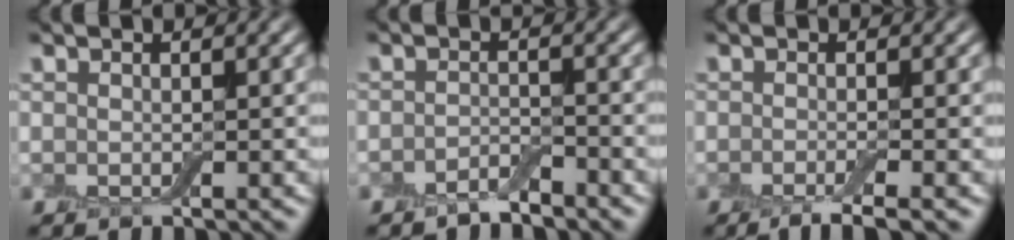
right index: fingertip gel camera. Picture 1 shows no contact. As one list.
[{"total": 1.5, "force": [-1.3, 0.4, 0.6], "torque": [-0.013, 0.004, -0.027]}, {"total": 3.1, "force": [-1.9, 0.6, 2.4], "torque": [-0.033, -0.002, -0.041]}]